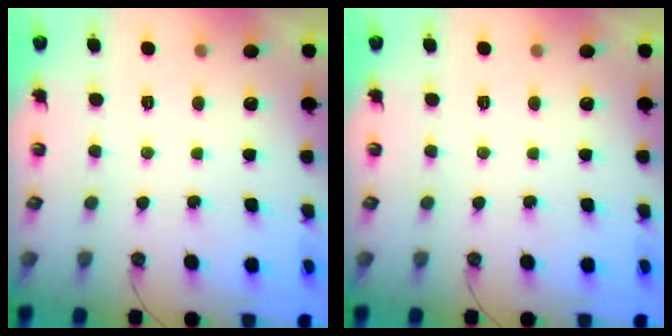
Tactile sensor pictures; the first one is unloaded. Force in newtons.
{"total": 0.0}